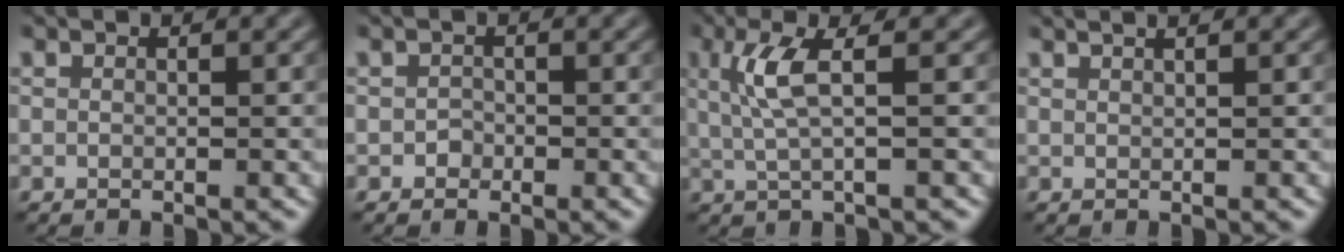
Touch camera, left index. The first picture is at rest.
{"total": 0.9, "force": [-0.4, 0.8, 0.1], "torque": [0.003, -0.001, -0.009]}
{"total": 3.6, "force": [0.8, 0.7, 3.4], "torque": [-0.077, 0.000, 0.018]}
{"total": 1.5, "force": [1.0, 0.6, 1.0], "torque": [0.001, -0.003, 0.000]}